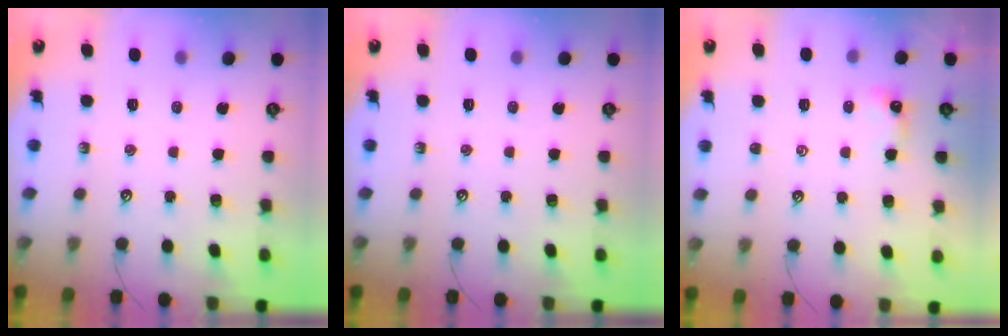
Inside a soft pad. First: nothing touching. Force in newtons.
{"total": 0.0}
{"total": 1.8, "press": 1.7, "slide": 0.5}